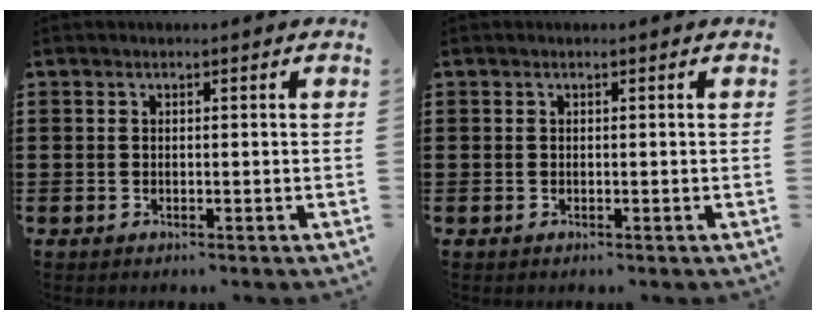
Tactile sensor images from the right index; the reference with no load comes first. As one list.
[{"total": 0.0}]